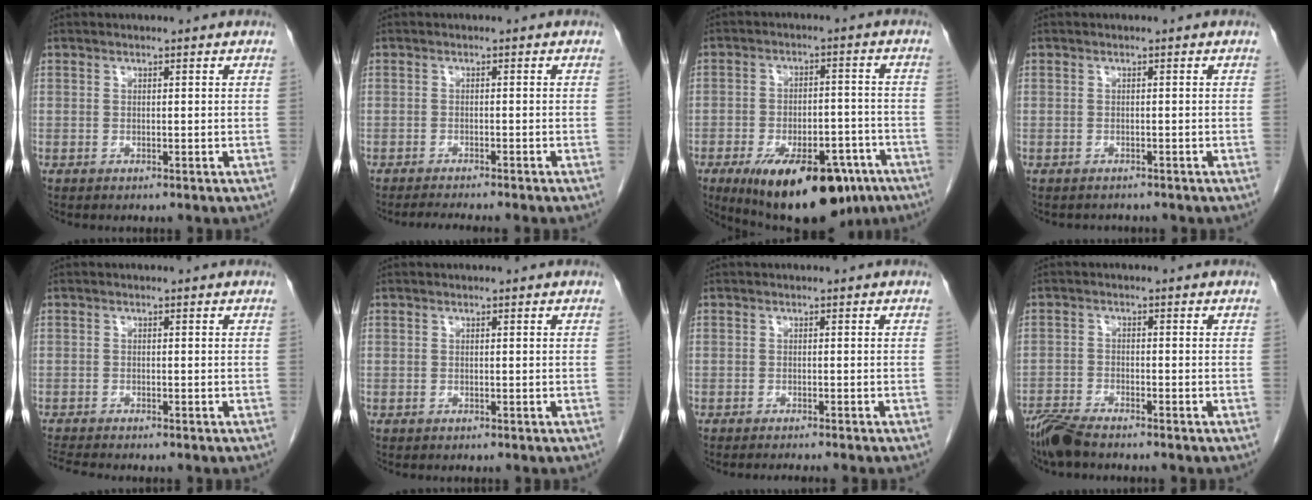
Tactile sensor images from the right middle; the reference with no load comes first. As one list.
[{"total": 4.7, "force": [-4.2, -0.3, 2.2], "torque": [-0.023, -0.010, -0.062]}, {"total": 18.8, "force": [-11.2, 8.0, 12.8], "torque": [-0.166, -0.001, -0.157]}, {"total": 1.5, "force": [-1.4, 0.7, -0.2], "torque": [-0.002, -0.001, -0.022]}, {"total": 3.4, "force": [-3.1, 0.0, 1.3], "torque": [-0.025, -0.012, -0.053]}, {"total": 0.0}, {"total": 3.7, "force": [-3.3, -0.4, 1.6], "torque": [-0.013, -0.003, -0.044]}, {"total": 4.8, "force": [-4.2, 0.5, 2.1], "torque": [-0.041, -0.016, -0.083]}]